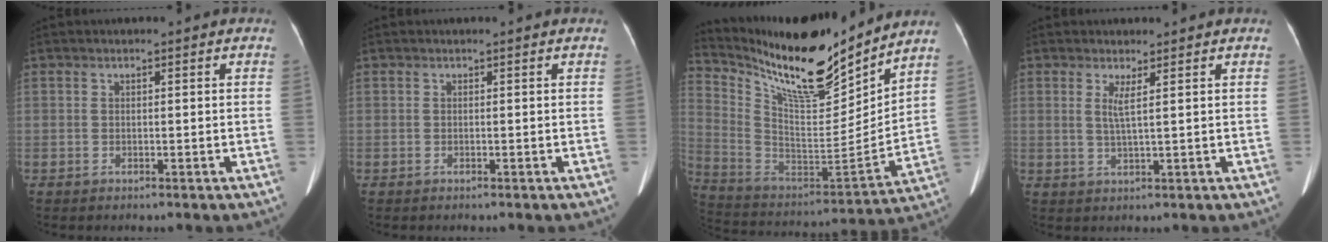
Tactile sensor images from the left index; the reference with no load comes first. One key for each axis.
{"total": 0.0}
{"total": 20.8, "fx": 17.6, "fy": 3.1, "fz": 10.6, "tx": -0.203, "ty": -0.026, "tz": 0.308}
{"total": 2.4, "fx": 0.9, "fy": -0.2, "fz": 2.2, "tx": -0.046, "ty": -0.007, "tz": 0.021}